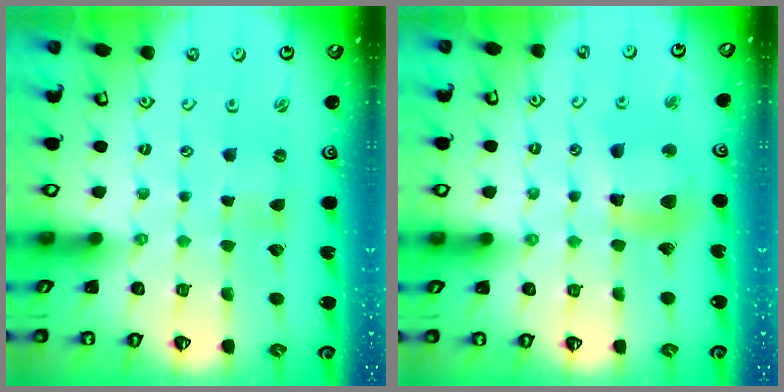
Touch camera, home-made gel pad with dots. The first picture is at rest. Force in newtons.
{"total": 10.5, "press": 10.3, "slide": 2.1}